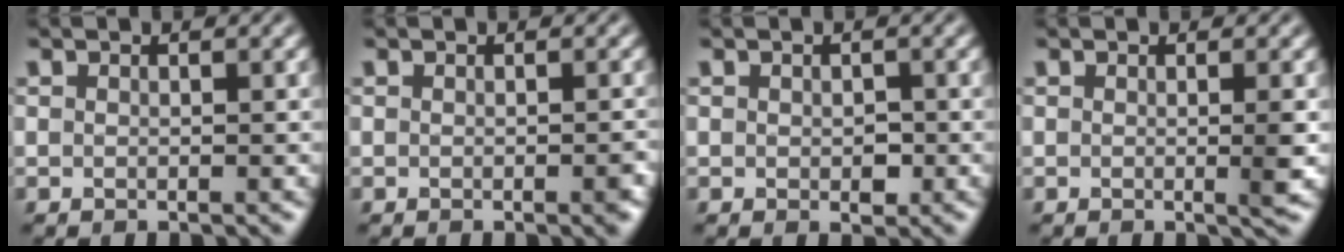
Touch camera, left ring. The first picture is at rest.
{"total": 1.1, "force": [-0.5, 0.2, 0.9], "torque": [-0.011, -0.002, -0.006]}
{"total": 1.3, "force": [-0.1, 0.8, 1.0], "torque": [-0.012, -0.004, 0.000]}
{"total": 1.7, "force": [-0.1, 0.3, 1.7], "torque": [-0.022, -0.005, -0.007]}